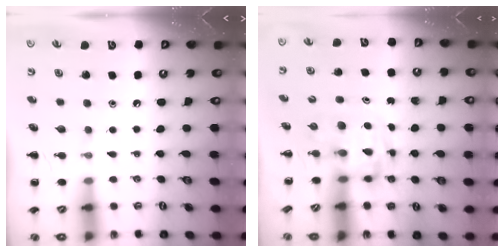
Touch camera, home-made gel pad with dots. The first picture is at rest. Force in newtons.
{"total": 3.5, "press": 3.5, "slide": 0.6}